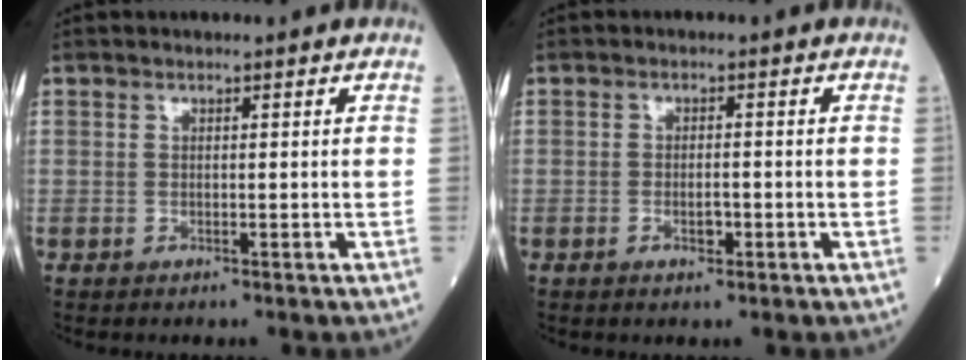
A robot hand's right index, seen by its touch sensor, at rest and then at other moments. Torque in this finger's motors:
{"motor_torque": [-0.27, -0.06, -0.01, 0.00]}